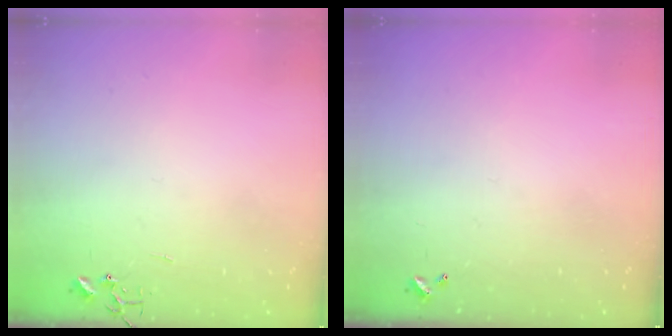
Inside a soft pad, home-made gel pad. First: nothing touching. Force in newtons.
{"total": 0.0}